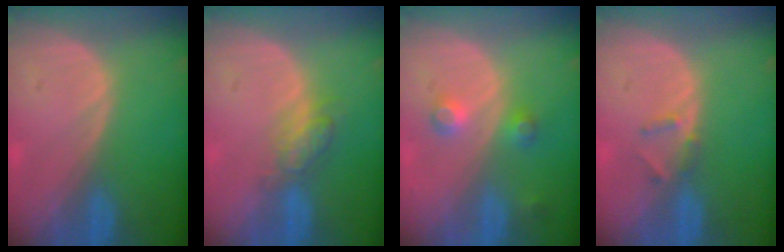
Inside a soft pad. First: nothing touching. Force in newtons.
{"total": 4.9, "press": 4.3, "slide": 2.3}
{"total": 3.6, "press": 3.4, "slide": 1.2}
{"total": 1.9, "press": 1.7, "slide": 0.9}